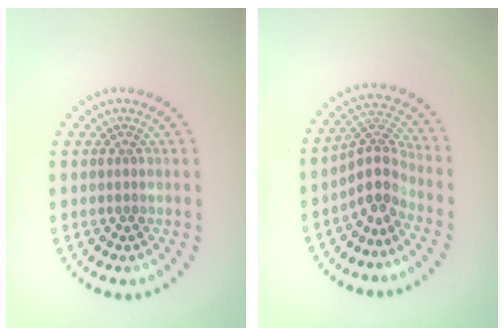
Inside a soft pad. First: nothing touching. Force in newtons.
{"total": 3.5, "press": 2.5, "slide": 2.5}